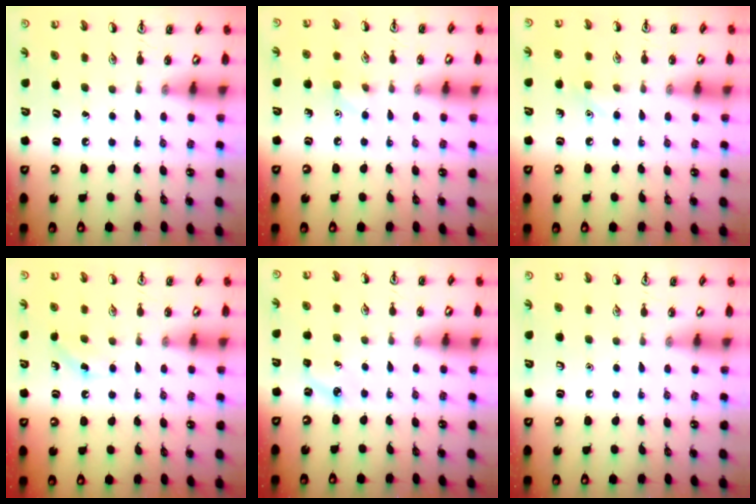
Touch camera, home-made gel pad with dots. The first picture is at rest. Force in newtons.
{"total": 5.5, "press": 5.2, "slide": 1.7}
{"total": 5.5, "press": 5.2, "slide": 1.6}
{"total": 2.8, "press": 2.6, "slide": 0.9}
{"total": 3.1, "press": 3.0, "slide": 0.9}
{"total": 0.0}